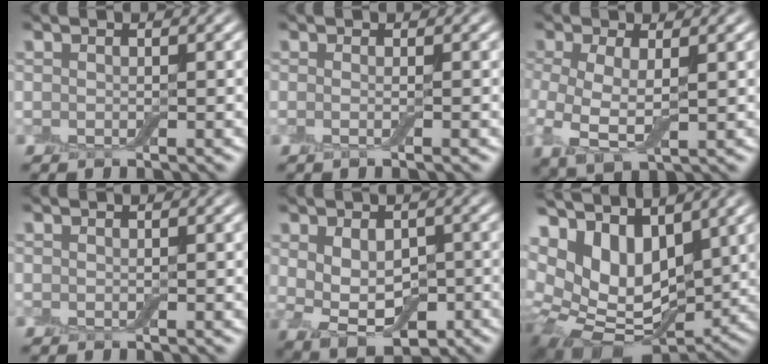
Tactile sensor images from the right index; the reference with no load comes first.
{"total": 1.3, "force": [-0.2, 0.3, 1.3], "torque": [-0.017, -0.007, -0.008]}
{"total": 4.7, "force": [-0.4, 2.1, 4.2], "torque": [-0.101, -0.008, -0.008]}
{"total": 0.0}
{"total": 5.8, "force": [-0.6, 3.5, 4.5], "torque": [-0.080, -0.014, -0.001]}
{"total": 9.3, "force": [3.9, 5.4, 6.4], "torque": [-0.133, 0.000, 0.068]}